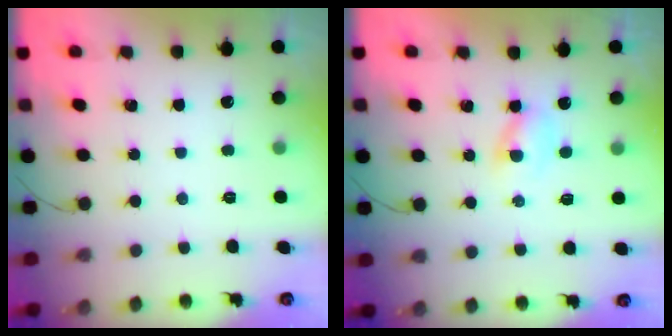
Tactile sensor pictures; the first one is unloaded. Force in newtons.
{"total": 1.9, "press": 1.7, "slide": 0.9}